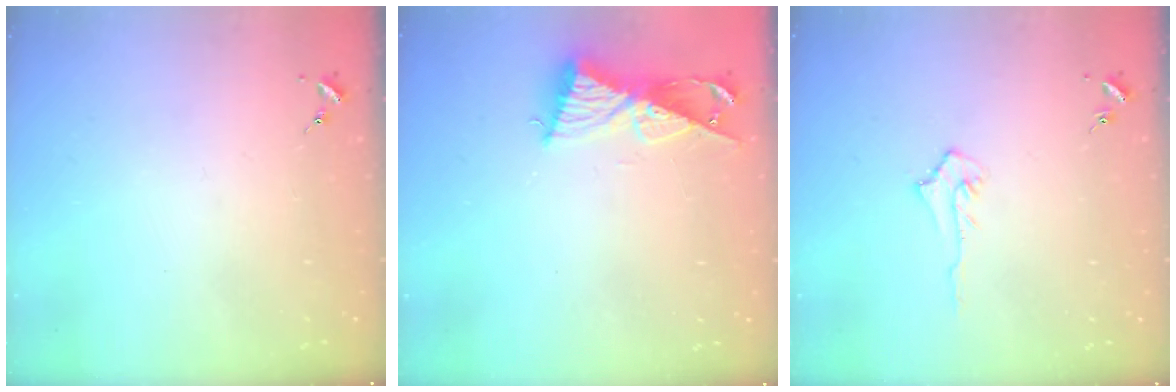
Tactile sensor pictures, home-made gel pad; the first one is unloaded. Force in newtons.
{"total": 9.8, "press": 9.7, "slide": 0.6}
{"total": 4.5, "press": 4.5, "slide": 0.7}